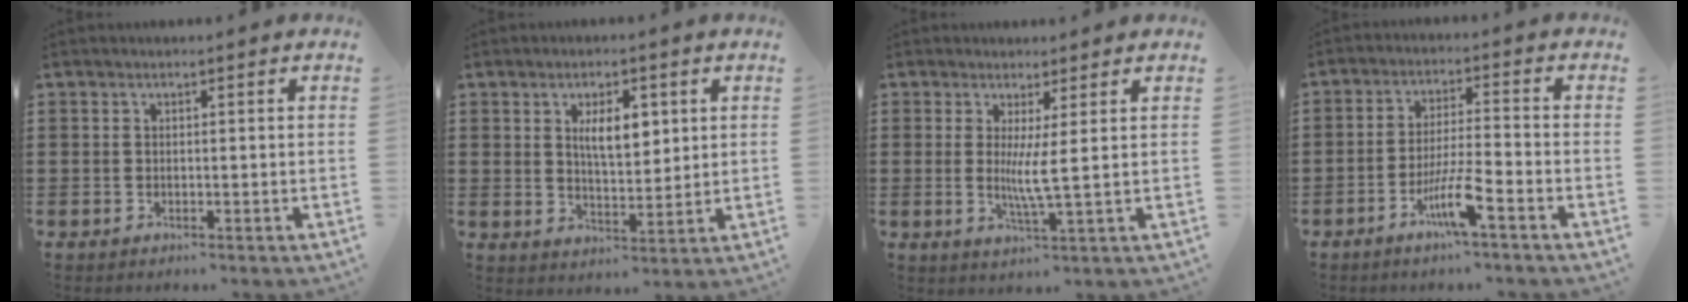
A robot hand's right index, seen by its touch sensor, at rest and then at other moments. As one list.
[{"total": 6.1, "force": [2.0, 2.5, 5.1], "torque": [-0.092, 0.001, 0.030]}, {"total": 4.4, "force": [0.6, -0.3, 4.3], "torque": [-0.082, -0.012, 0.010]}, {"total": 6.6, "force": [-3.7, 0.3, 5.4], "torque": [-0.115, -0.012, -0.071]}]